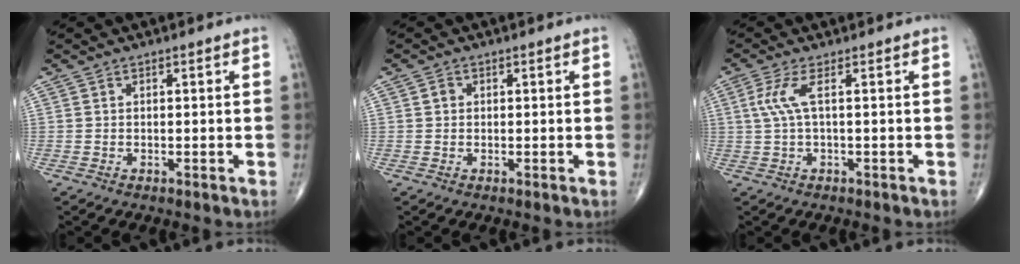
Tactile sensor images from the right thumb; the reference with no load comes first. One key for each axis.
{"total": 1.1, "fx": 0.2, "fy": 1.0, "fz": 0.5, "tx": -0.004, "ty": 0.002, "tz": 0.001}
{"total": 3.7, "fx": 0.7, "fy": 0.5, "fz": 3.6, "tx": -0.107, "ty": 0.009, "tz": 0.015}